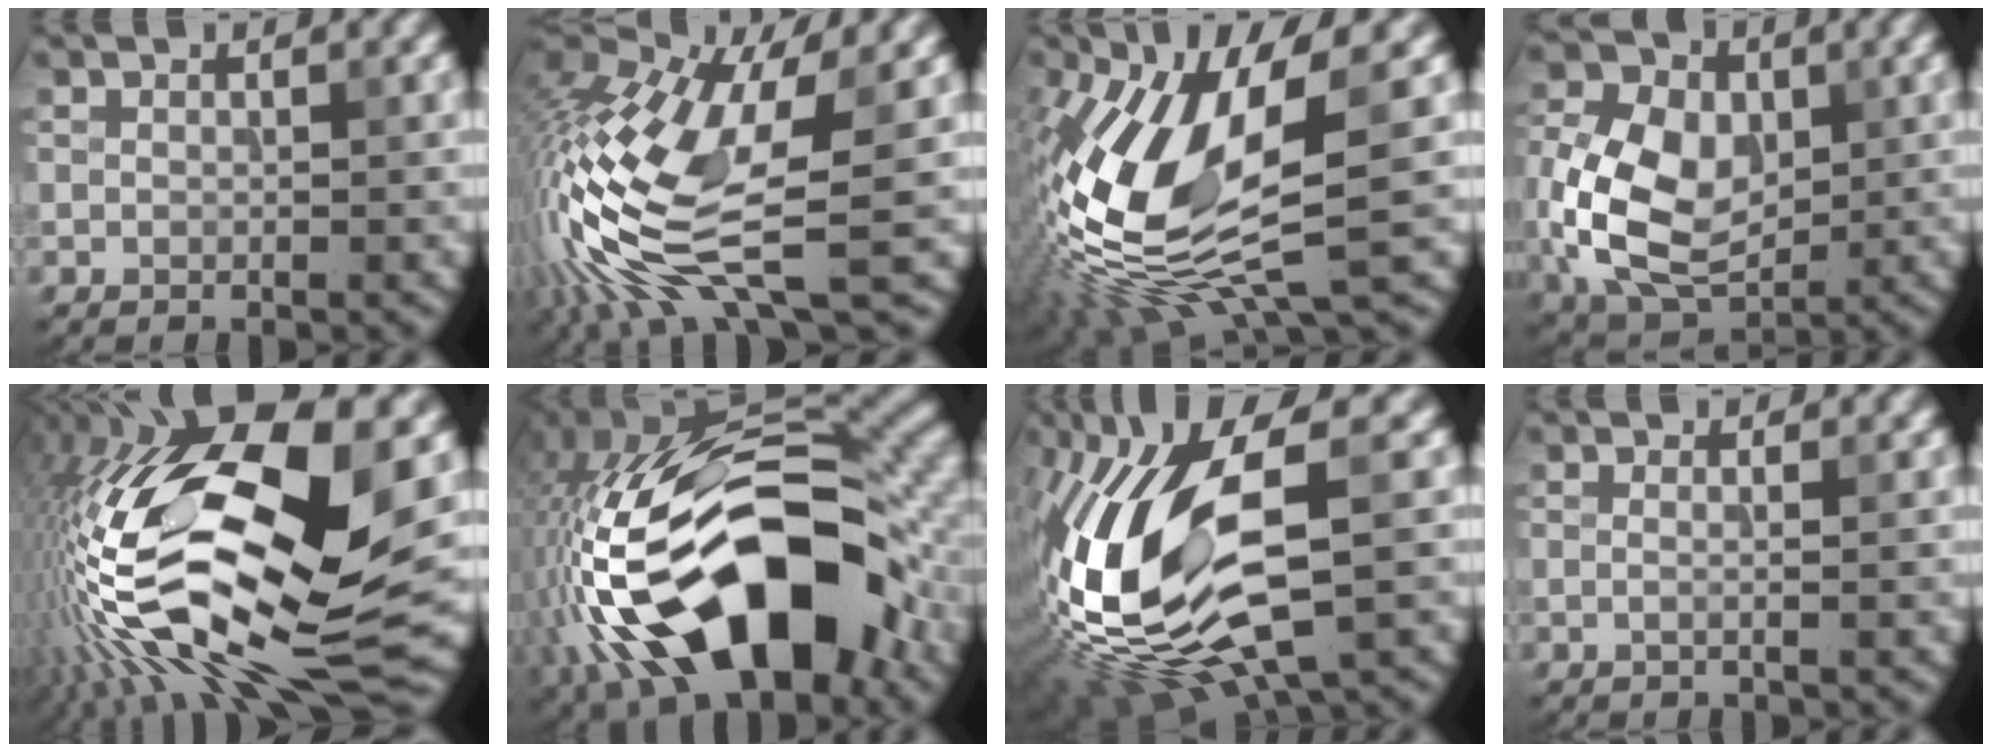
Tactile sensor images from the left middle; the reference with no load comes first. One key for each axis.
{"total": 14.3, "fx": -2.7, "fy": 5.4, "fz": 12.9, "tx": -0.288, "ty": -0.003, "tz": -0.051}
{"total": 12.8, "fx": 0.8, "fy": 5.1, "fz": 11.7, "tx": -0.255, "ty": -0.020, "tz": 0.017}
{"total": 10.4, "fx": -0.1, "fy": 7.4, "fz": 7.4, "tx": -0.169, "ty": -0.004, "tz": -0.006}
{"total": 19.1, "fx": -1.4, "fy": 6.9, "fz": 17.8, "tx": -0.332, "ty": -0.004, "tz": -0.032}
{"total": 17.4, "fx": -6.4, "fy": 8.0, "fz": 14.0, "tx": -0.231, "ty": 0.021, "tz": -0.116}
{"total": 15.0, "fx": -2.4, "fy": 5.9, "fz": 13.6, "tx": -0.277, "ty": -0.002, "tz": -0.044}
{"total": 1.6, "fx": 0.1, "fy": 0.7, "fz": 1.4, "tx": -0.009, "ty": -0.007, "tz": -0.017}